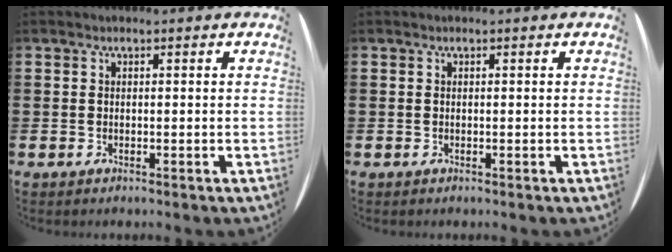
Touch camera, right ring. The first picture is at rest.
{"total": 0.0}